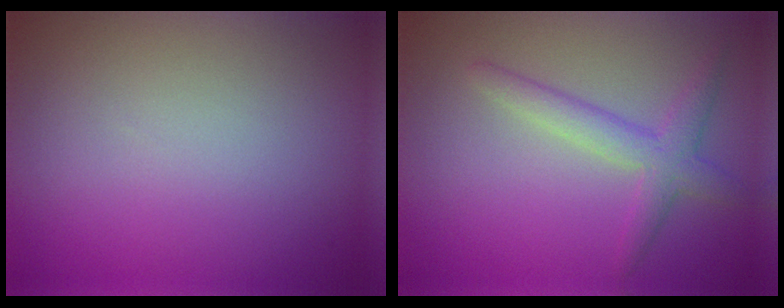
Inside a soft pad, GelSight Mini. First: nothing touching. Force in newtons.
{"total": 3.0, "press": 3.0, "slide": 0.1}